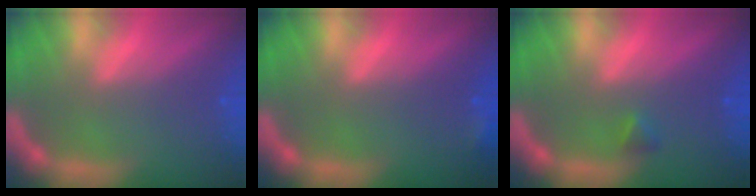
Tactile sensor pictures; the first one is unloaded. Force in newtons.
{"total": 0.9}
{"total": 0.9}